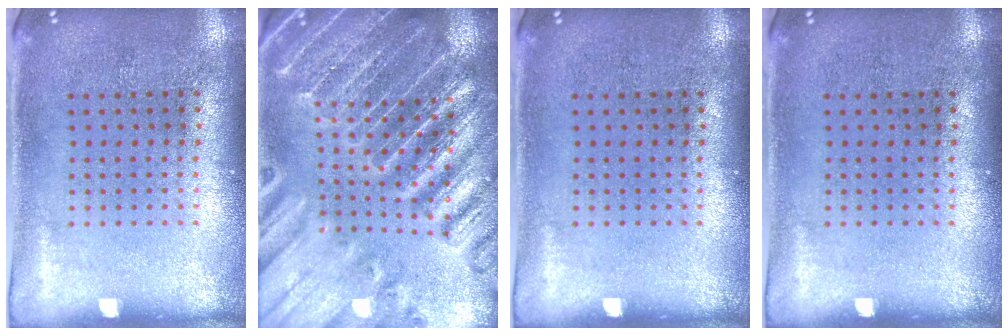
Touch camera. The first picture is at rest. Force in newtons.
{"total": 4.1, "press": 3.9, "slide": 1.4}
{"total": 0.0}
{"total": 0.0}